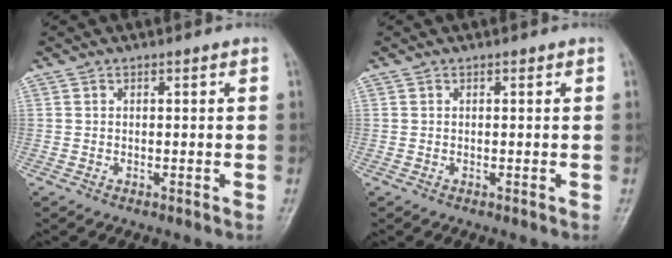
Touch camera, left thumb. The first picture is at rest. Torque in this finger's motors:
{"motor_torque": [0.00, 0.00, 0.03, -0.03, 0.00]}